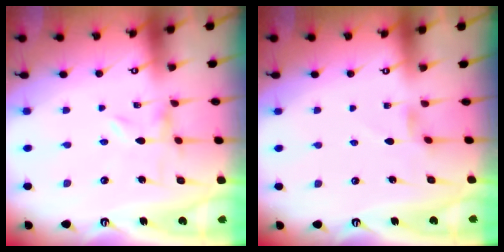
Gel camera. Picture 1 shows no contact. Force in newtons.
{"total": 2.4, "press": 2.3, "slide": 0.4}